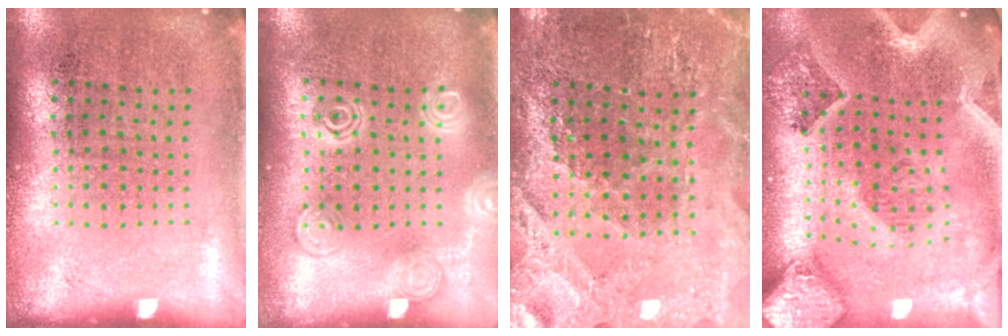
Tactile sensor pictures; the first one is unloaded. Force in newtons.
{"total": 2.5, "press": 2.4, "slide": 0.4}
{"total": 2.8, "press": 2.8, "slide": 0.2}
{"total": 2.6, "press": 2.4, "slide": 1.1}